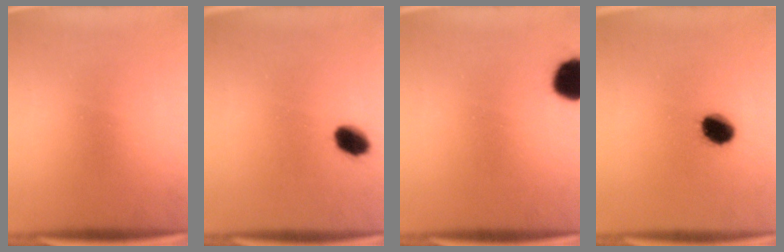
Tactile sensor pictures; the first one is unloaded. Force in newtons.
{"total": 4.9}
{"total": 8.6}
{"total": 6.6}